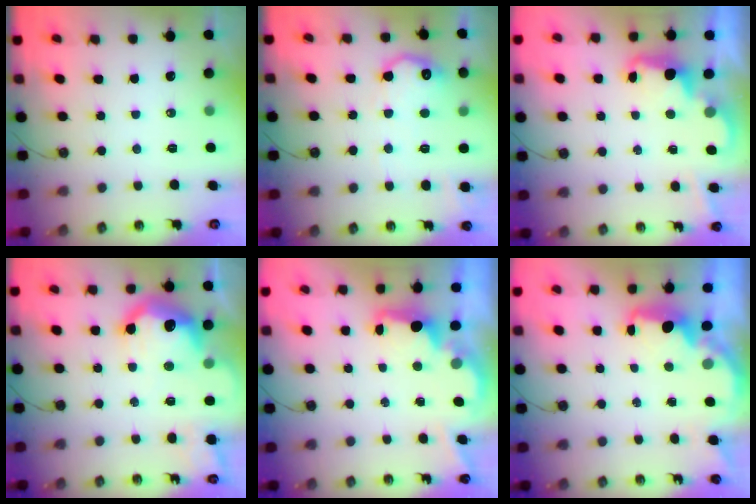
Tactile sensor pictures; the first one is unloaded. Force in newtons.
{"total": 12.0, "press": 12.0, "slide": 0.5}
{"total": 2.4, "press": 2.4, "slide": 0.5}
{"total": 16.9, "press": 16.8, "slide": 1.1}
{"total": 3.0, "press": 2.9, "slide": 0.5}
{"total": 3.8, "press": 3.8, "slide": 0.5}